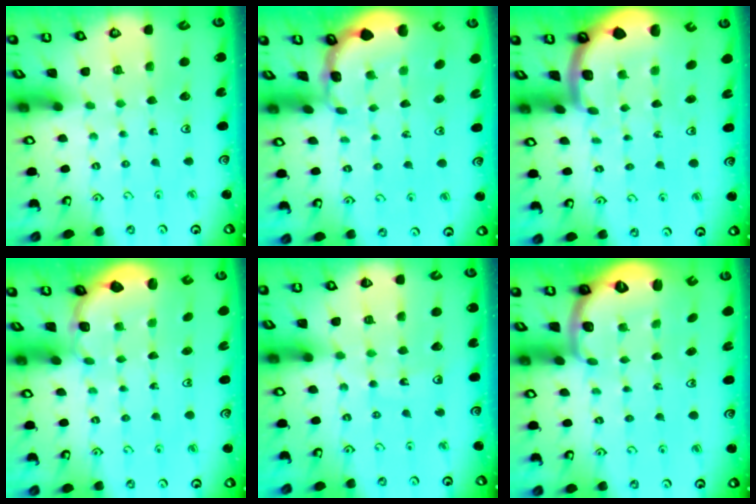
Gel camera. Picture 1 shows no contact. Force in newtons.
{"total": 1.4, "press": 1.4, "slide": 0.1}
{"total": 3.4, "press": 3.4, "slide": 0.4}
{"total": 2.6, "press": 2.1, "slide": 1.5}
{"total": 5.6, "press": 5.1, "slide": 2.4}
{"total": 2.0, "press": 1.5, "slide": 1.3}